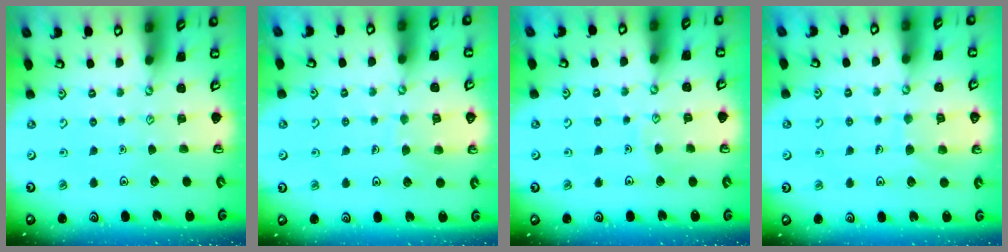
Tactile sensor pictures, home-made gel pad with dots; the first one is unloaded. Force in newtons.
{"total": 7.0, "press": 6.9, "slide": 0.6}
{"total": 4.3, "press": 4.3, "slide": 0.5}
{"total": 7.1, "press": 7.1, "slide": 0.5}